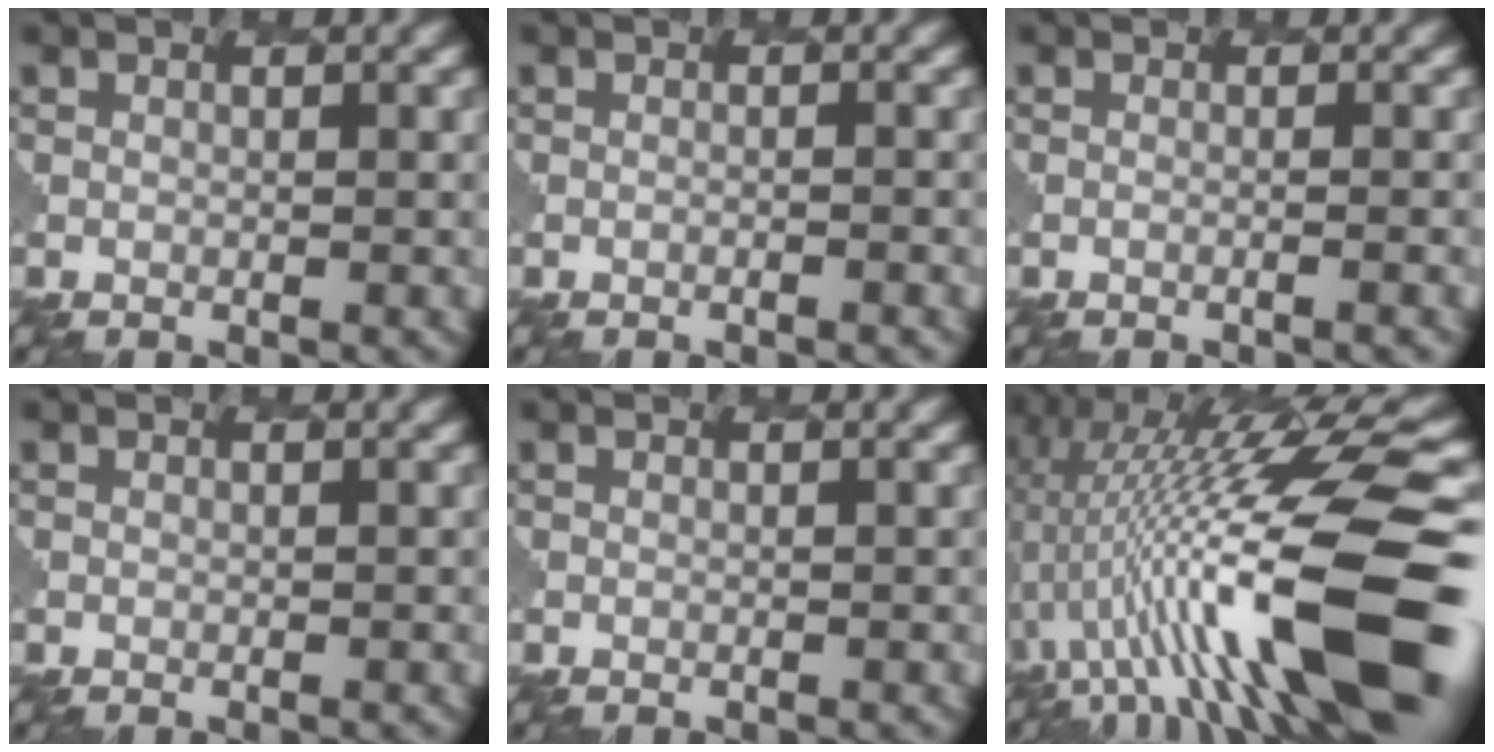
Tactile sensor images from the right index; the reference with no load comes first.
{"total": 0.6, "force": [-0.3, 0.2, 0.4], "torque": [0.000, 0.003, -0.015]}
{"total": 1.1, "force": [-0.3, 0.4, 1.0], "torque": [-0.003, 0.003, -0.020]}
{"total": 0.0}
{"total": 0.0}
{"total": 15.6, "force": [-1.9, 3.8, 15.0], "torque": [-0.260, 0.026, -0.029]}